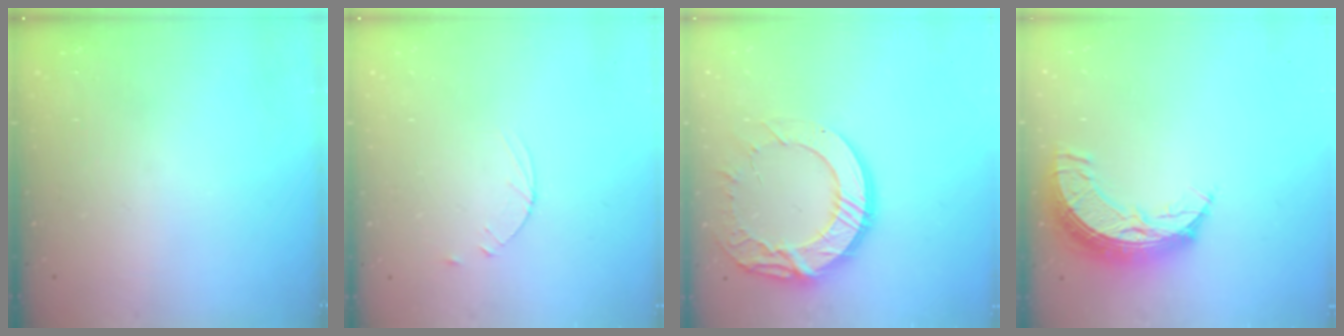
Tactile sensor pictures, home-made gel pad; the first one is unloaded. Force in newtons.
{"total": 3.6, "press": 3.5, "slide": 0.4}
{"total": 17.6, "press": 17.5, "slide": 1.5}
{"total": 10.5, "press": 10.4, "slide": 0.9}